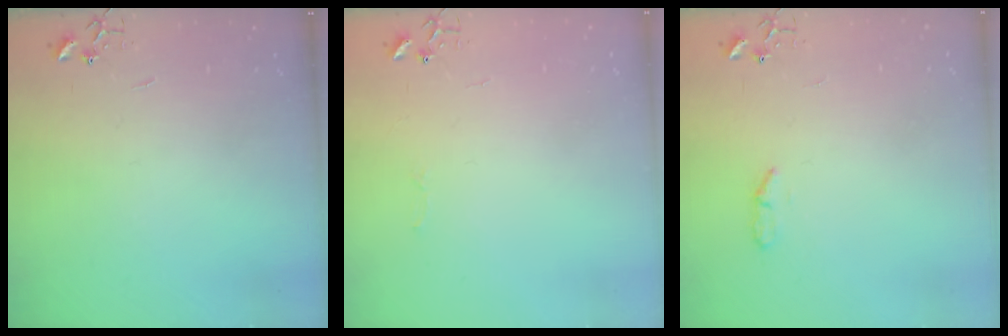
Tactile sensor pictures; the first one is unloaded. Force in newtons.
{"total": 2.5, "press": 2.5, "slide": 0.4}
{"total": 4.5, "press": 4.4, "slide": 0.6}